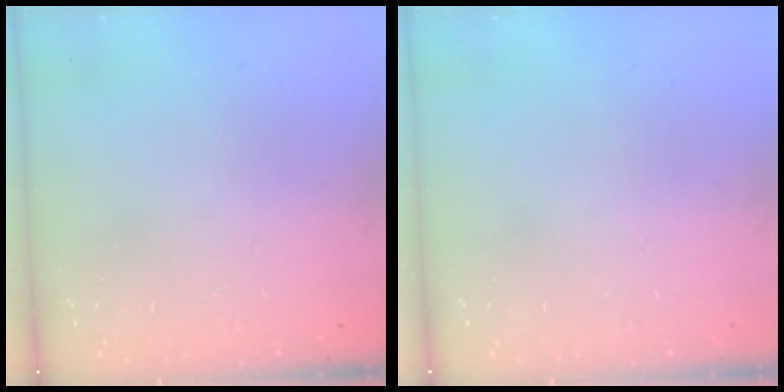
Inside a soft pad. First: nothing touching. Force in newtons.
{"total": 0.0}